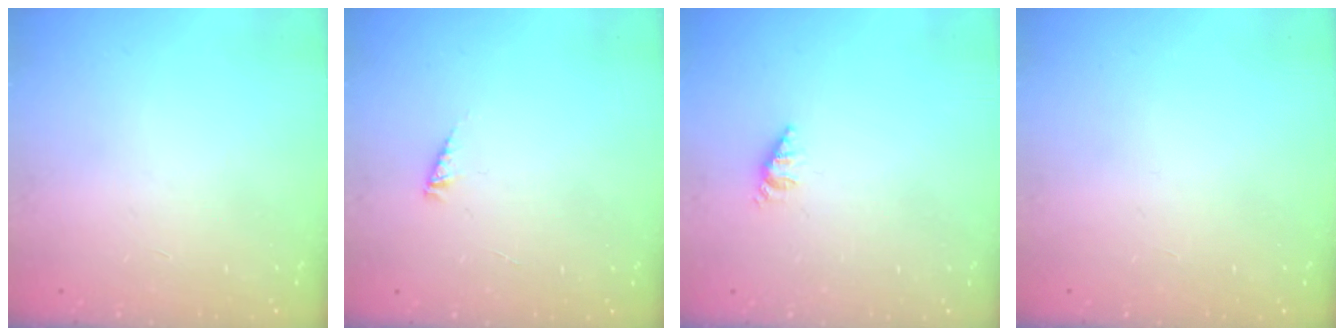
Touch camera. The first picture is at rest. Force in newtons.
{"total": 2.5, "press": 2.5, "slide": 0.2}
{"total": 2.6, "press": 2.6, "slide": 0.3}
{"total": 0.0}